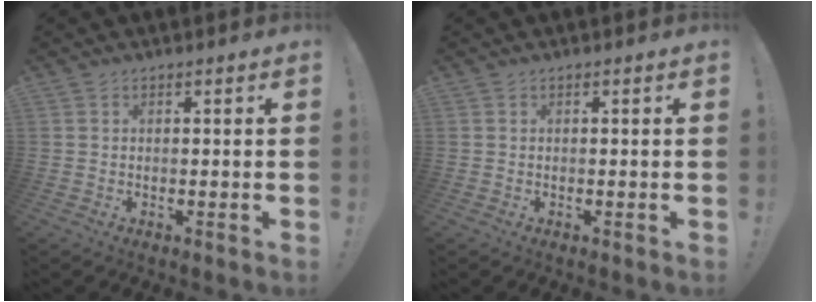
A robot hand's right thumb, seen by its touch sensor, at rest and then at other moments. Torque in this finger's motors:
{"motor_torque": [-0.01, 0.00, 0.02, 0.02, -0.01]}